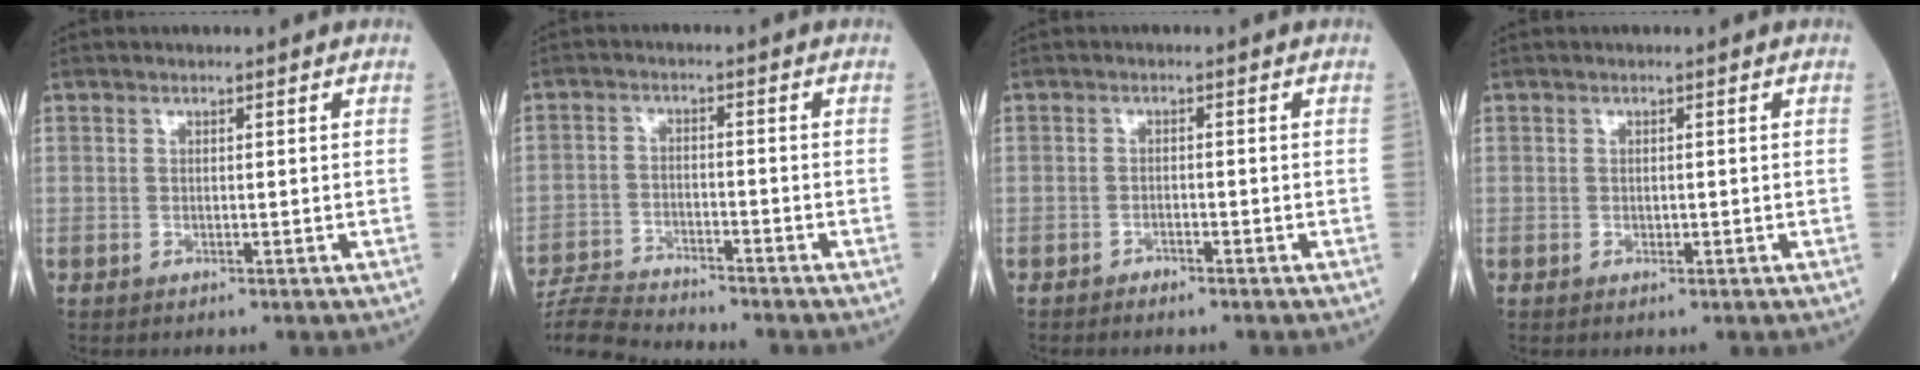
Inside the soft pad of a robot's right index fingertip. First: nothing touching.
{"total": 8.3, "force": [-8.3, -0.4, 1.0], "torque": [-0.020, -0.008, -0.152]}
{"total": 1.2, "force": [-1.1, 0.2, 0.4], "torque": [-0.010, 0.001, -0.017]}
{"total": 0.6, "force": [-0.2, 0.3, 0.5], "torque": [-0.009, -0.001, -0.003]}